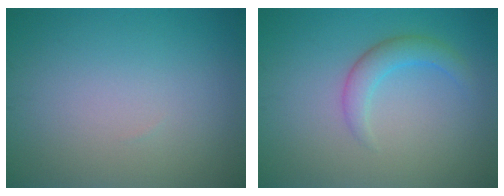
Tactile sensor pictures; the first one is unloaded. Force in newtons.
{"total": 2.5, "press": 2.5, "slide": 0.0}